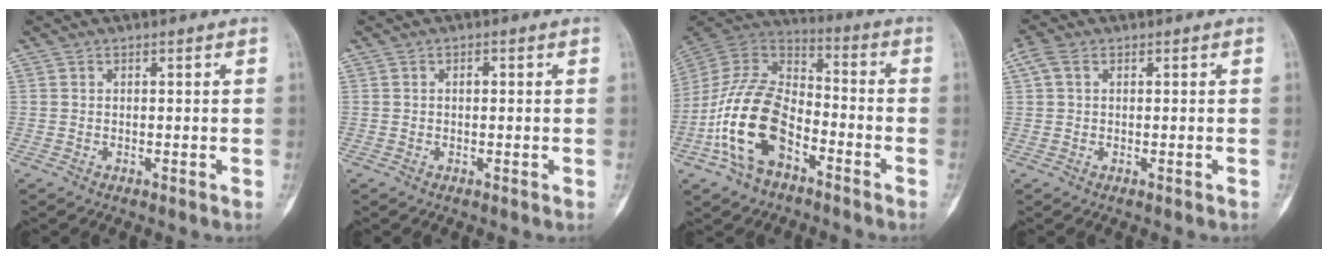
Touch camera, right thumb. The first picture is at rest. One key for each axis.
{"total": 0.9, "fx": 0.1, "fy": 0.6, "fz": 0.6, "tx": -0.005, "ty": 0.003, "tz": -0.001}
{"total": 17.7, "fx": -7.1, "fy": 10.0, "fz": 12.7, "tx": -0.239, "ty": 0.056, "tz": -0.140}
{"total": 2.6, "fx": 0.8, "fy": 1.4, "fz": 2.1, "tx": -0.061, "ty": 0.017, "tz": 0.017}